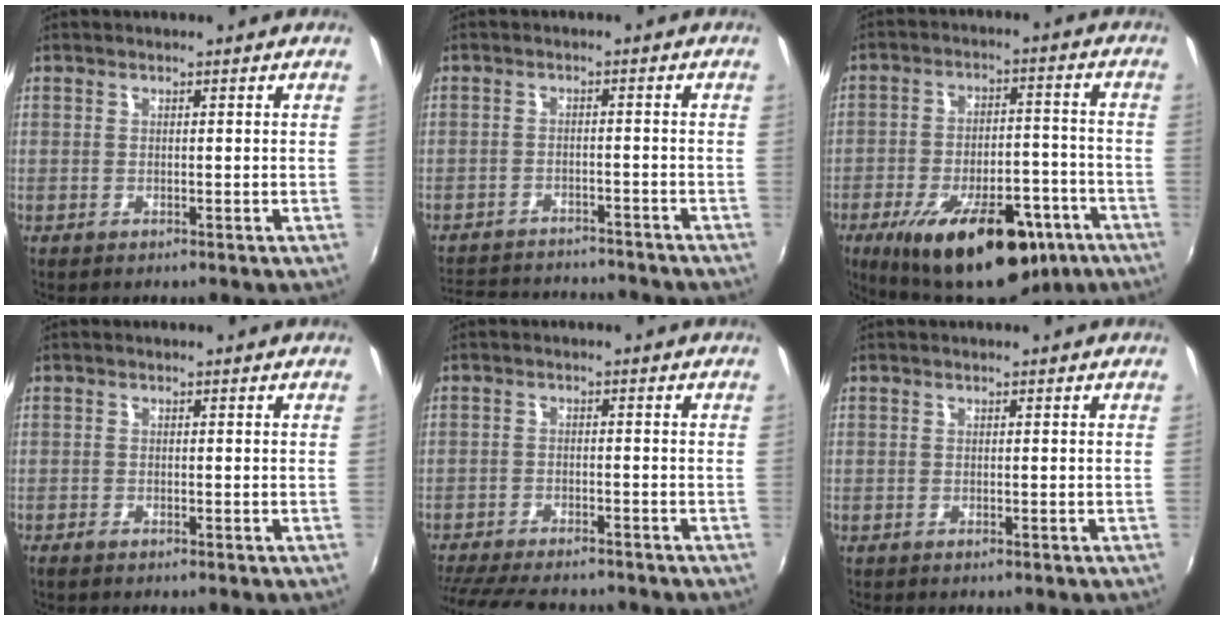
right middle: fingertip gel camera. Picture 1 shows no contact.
{"total": 15.4, "force": [-13.7, 4.2, 5.5], "torque": [-0.126, 0.000, -0.192]}
{"total": 21.7, "force": [-13.4, 9.0, 14.6], "torque": [-0.248, -0.021, -0.184]}
{"total": 1.3, "force": [-1.1, 0.3, 0.5], "torque": [-0.013, -0.005, -0.023]}
{"total": 14.1, "force": [-12.1, 3.8, 6.1], "torque": [-0.141, -0.026, -0.190]}
{"total": 0.0}